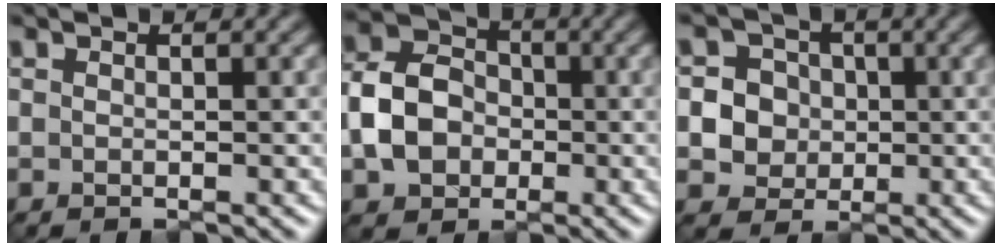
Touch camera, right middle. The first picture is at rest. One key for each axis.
{"total": 5.5, "fx": -1.3, "fy": 4.5, "fz": 2.9, "tx": -0.056, "ty": 0.007, "tz": -0.033}
{"total": 5.8, "fx": 0.6, "fy": 5.5, "fz": 1.9, "tx": -0.036, "ty": 0.022, "tz": 0.004}